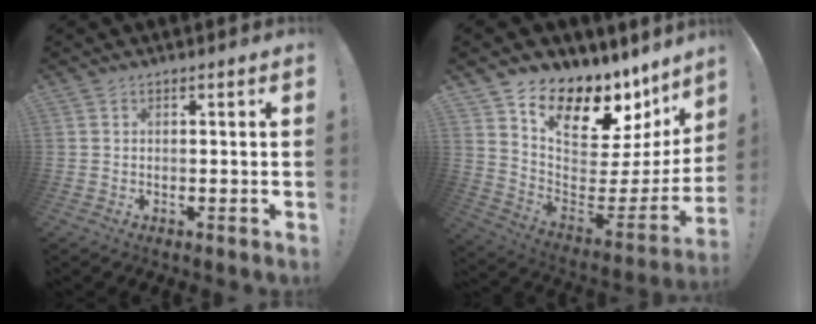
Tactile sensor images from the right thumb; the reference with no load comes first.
{"total": 12.4, "force": [8.9, 6.7, 5.4], "torque": [-0.087, -0.086, 0.162]}